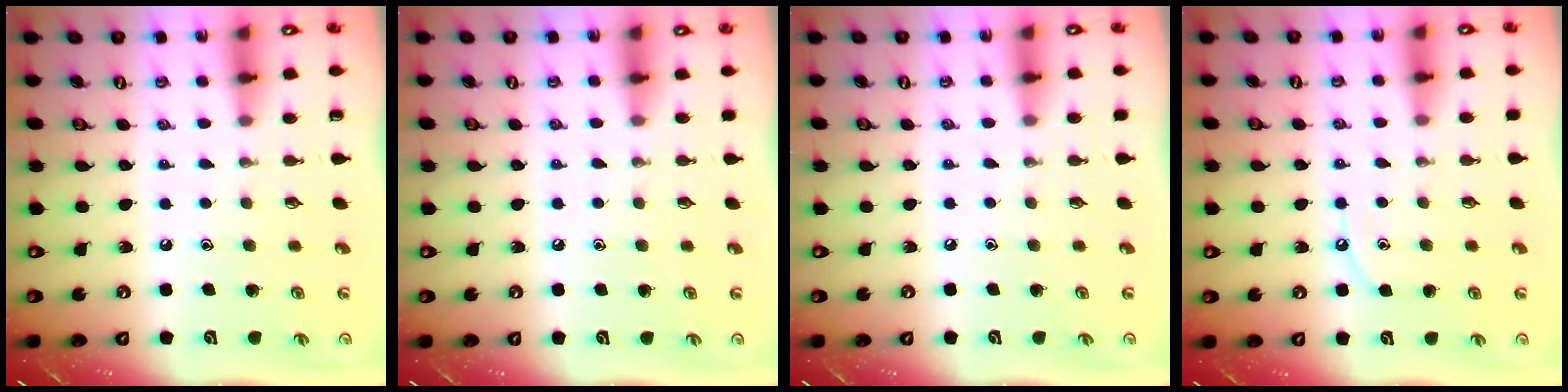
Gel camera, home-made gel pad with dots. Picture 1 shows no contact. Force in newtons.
{"total": 2.6, "press": 2.6, "slide": 0.4}
{"total": 0.0}
{"total": 4.6, "press": 4.5, "slide": 0.6}